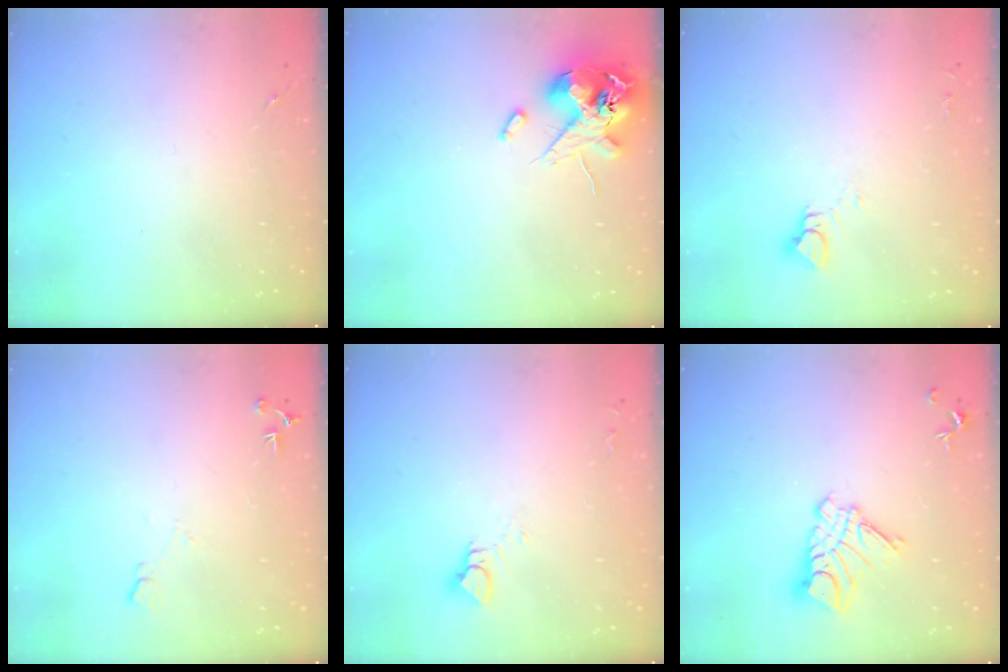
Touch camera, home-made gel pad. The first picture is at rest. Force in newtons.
{"total": 13.4, "press": 13.2, "slide": 2.3}
{"total": 4.6, "press": 4.5, "slide": 0.5}
{"total": 6.1, "press": 6.0, "slide": 1.0}
{"total": 4.6, "press": 4.5, "slide": 0.5}
{"total": 11.1, "press": 11.0, "slide": 1.1}